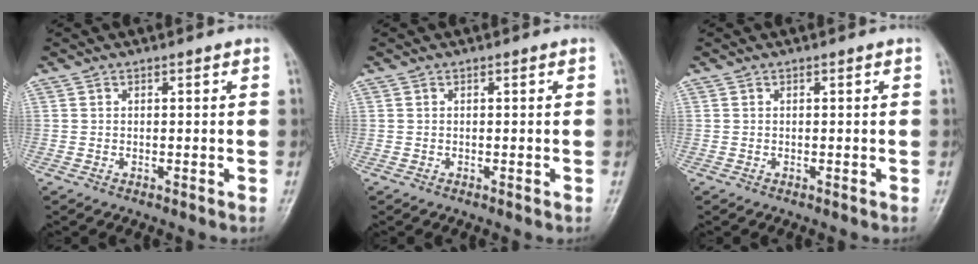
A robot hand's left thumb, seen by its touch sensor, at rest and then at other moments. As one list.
[{"total": 0.0}, {"total": 0.0}]